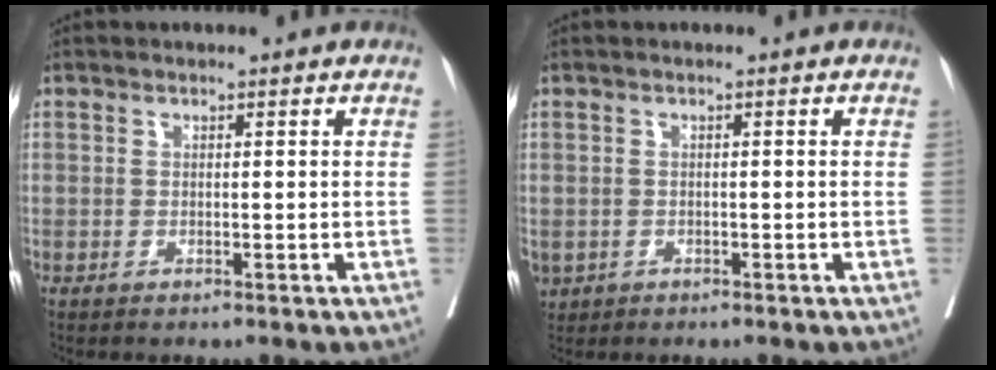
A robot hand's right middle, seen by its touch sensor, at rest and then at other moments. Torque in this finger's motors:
{"motor_torque": [0.71, 0.00, 1.05, 0.21]}